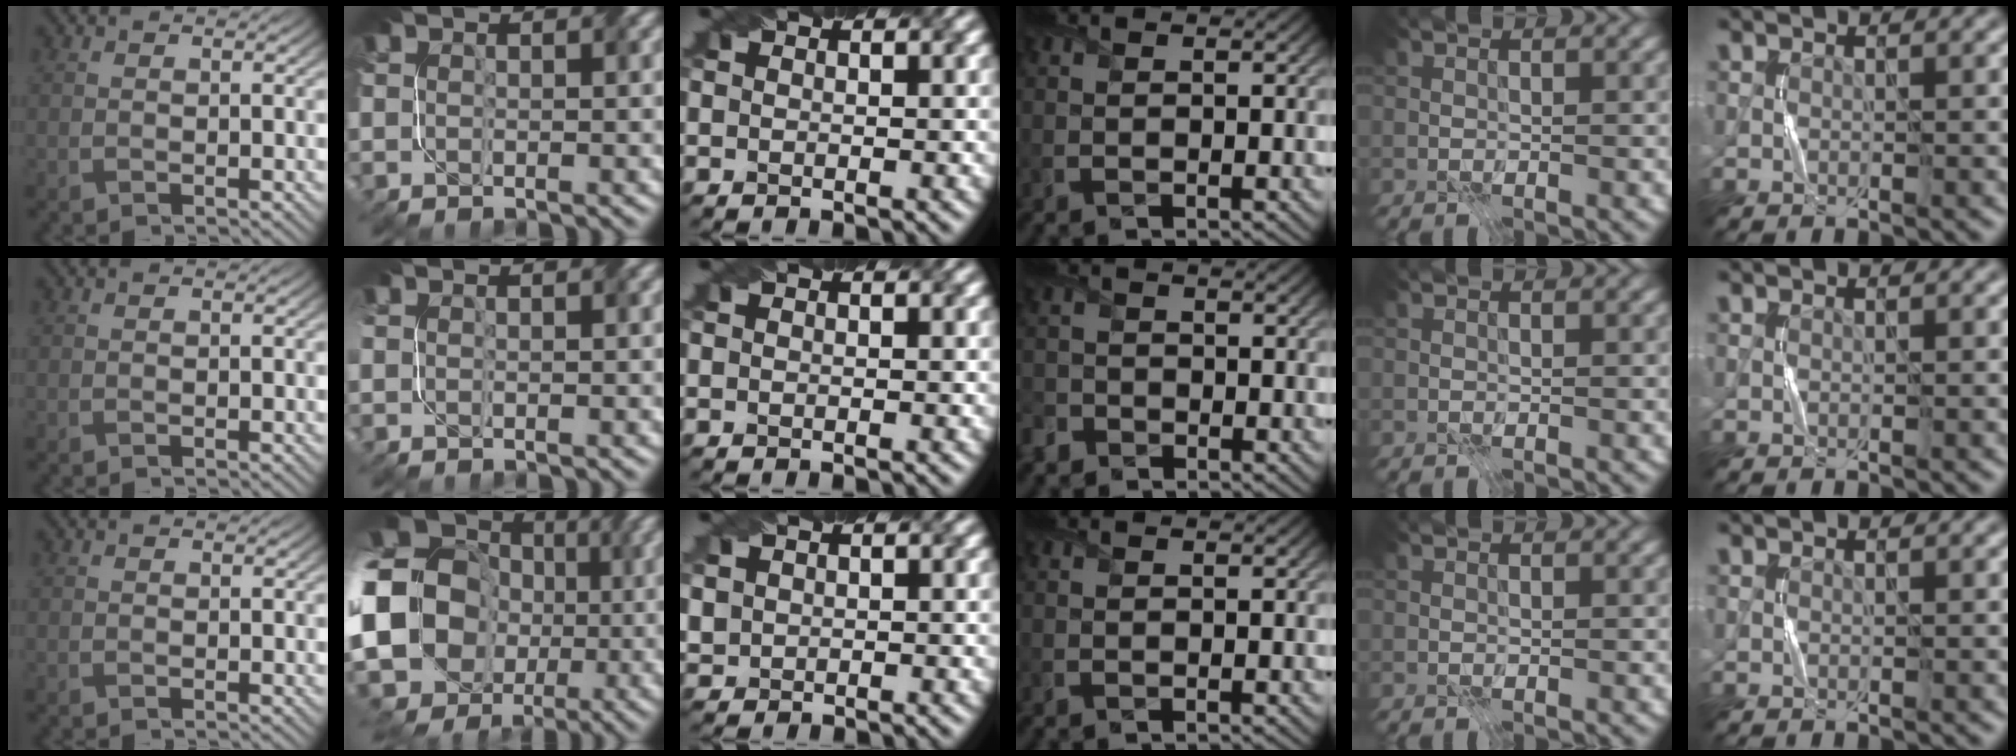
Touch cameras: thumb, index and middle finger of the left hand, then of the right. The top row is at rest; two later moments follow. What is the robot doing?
{"motion": "fold", "object": "paper"}